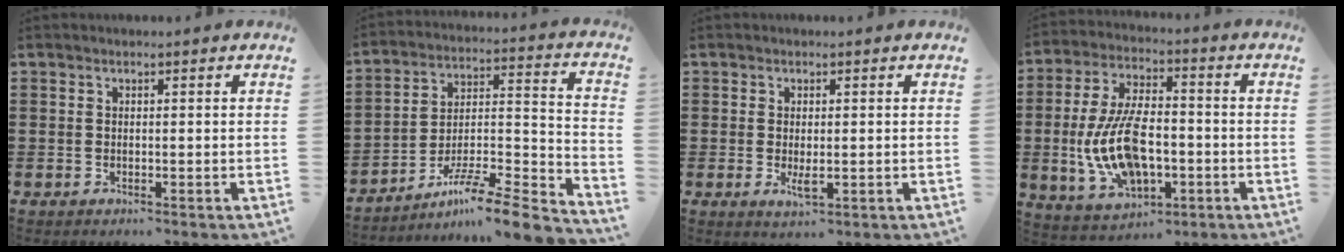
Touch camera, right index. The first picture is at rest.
{"total": 8.1, "force": [-6.4, 0.5, 5.0], "torque": [-0.084, -0.004, -0.128]}
{"total": 2.5, "force": [-0.1, 0.8, 2.3], "torque": [-0.049, -0.005, -0.003]}
{"total": 12.4, "force": [-2.3, 6.3, 10.5], "torque": [-0.236, -0.003, -0.043]}